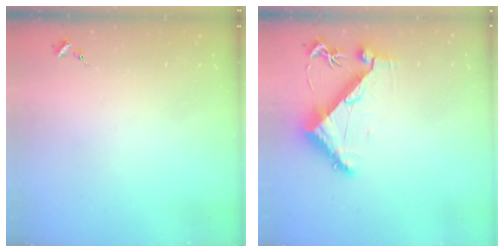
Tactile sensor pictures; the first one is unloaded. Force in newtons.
{"total": 7.9, "press": 7.8, "slide": 1.0}